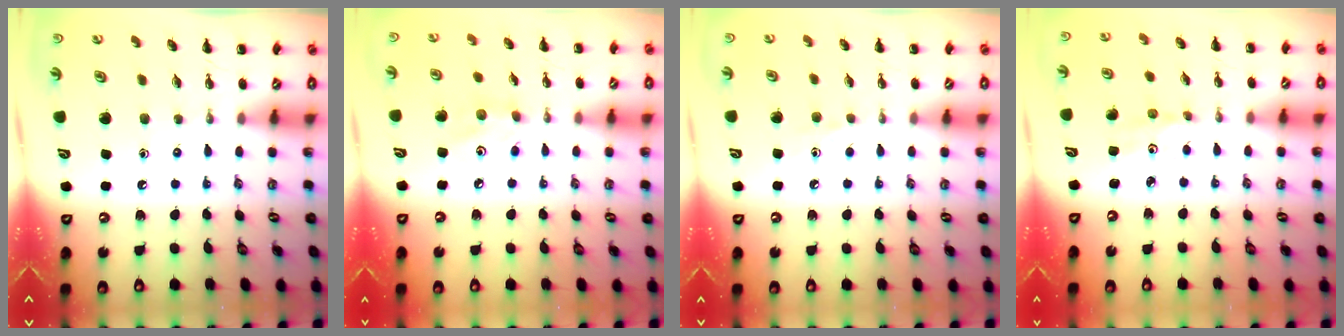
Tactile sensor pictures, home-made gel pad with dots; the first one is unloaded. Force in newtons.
{"total": 3.0, "press": 2.8, "slide": 0.9}
{"total": 3.0, "press": 2.7, "slide": 1.2}
{"total": 1.6, "press": 1.6, "slide": 0.2}